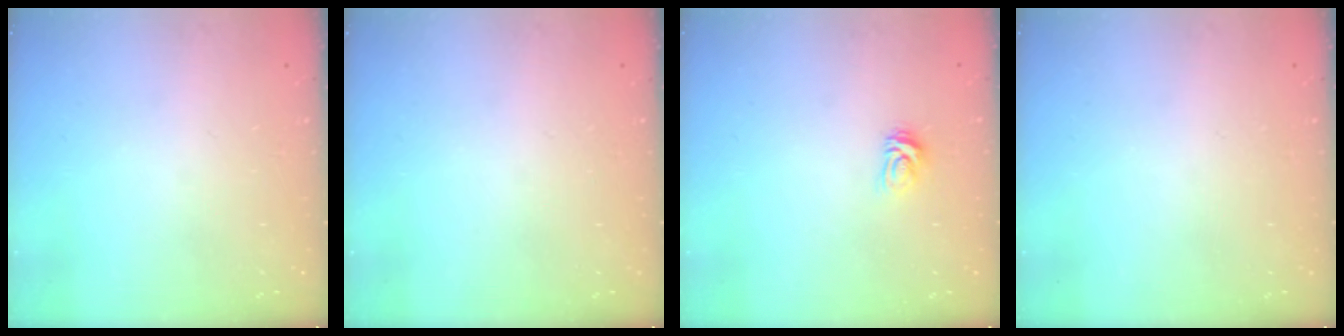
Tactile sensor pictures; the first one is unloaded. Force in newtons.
{"total": 0.0}
{"total": 3.6, "press": 3.6, "slide": 0.4}
{"total": 0.0}